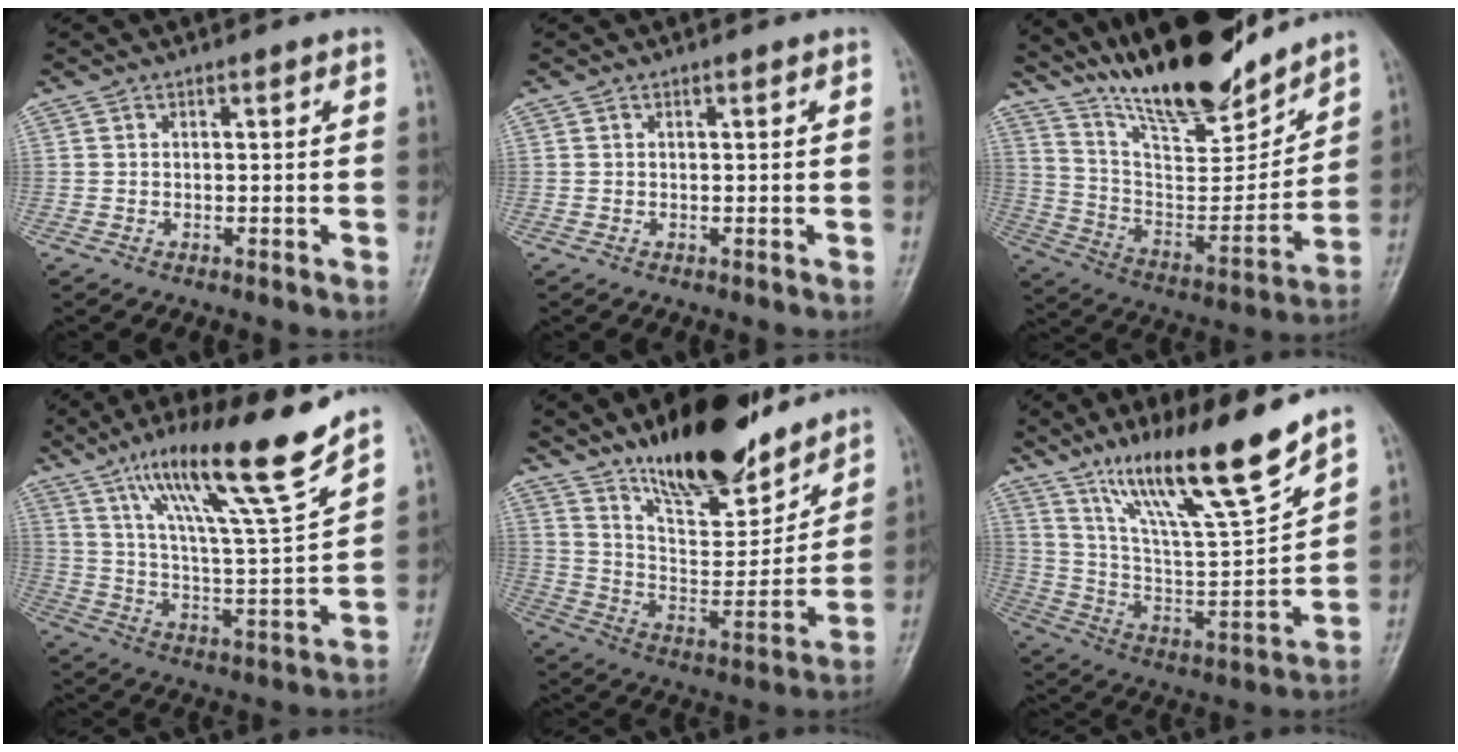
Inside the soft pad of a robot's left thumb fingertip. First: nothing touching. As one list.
[{"total": 0.0}, {"total": 21.6, "force": [18.2, 5.2, 10.3], "torque": [-0.133, -0.101, 0.317]}, {"total": 19.0, "force": [13.1, 0.8, 13.8], "torque": [-0.213, -0.065, 0.222]}, {"total": 20.4, "force": [15.4, 6.9, 11.5], "torque": [-0.133, -0.095, 0.261]}, {"total": 20.1, "force": [14.0, 2.2, 14.1], "torque": [-0.218, -0.067, 0.253]}]